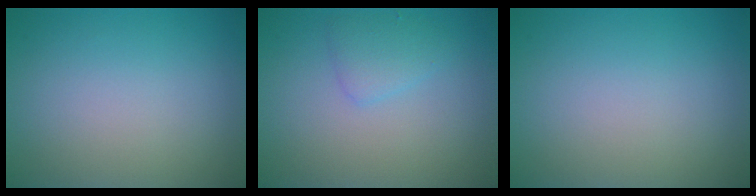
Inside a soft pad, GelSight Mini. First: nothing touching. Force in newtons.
{"total": 1.8, "press": 1.8, "slide": 0.1}
{"total": 0.0}